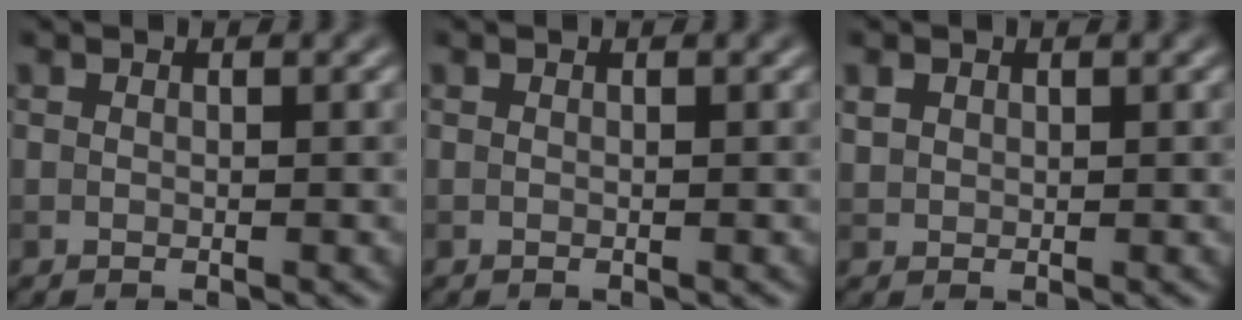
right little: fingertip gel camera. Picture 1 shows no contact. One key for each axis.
{"total": 0.0}
{"total": 1.1, "fx": 0.6, "fy": 0.9, "fz": 0.4, "tx": -0.006, "ty": 0.001, "tz": 0.013}